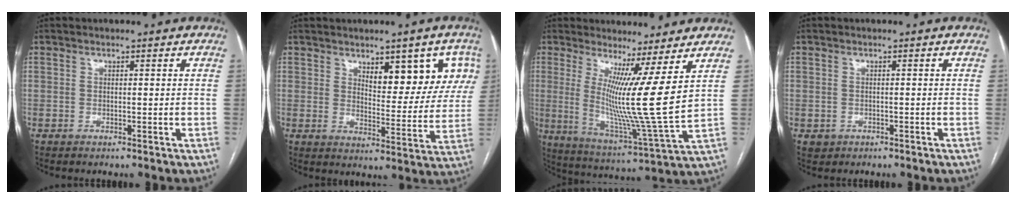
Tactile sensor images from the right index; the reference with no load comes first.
{"total": 10.1, "force": [4.8, 4.1, 7.8], "torque": [-0.087, 0.006, 0.070]}
{"total": 12.5, "force": [4.0, -2.3, 11.6], "torque": [-0.213, -0.047, 0.070]}
{"total": 1.3, "force": [-0.6, 1.1, 0.2], "torque": [-0.009, 0.002, -0.001]}